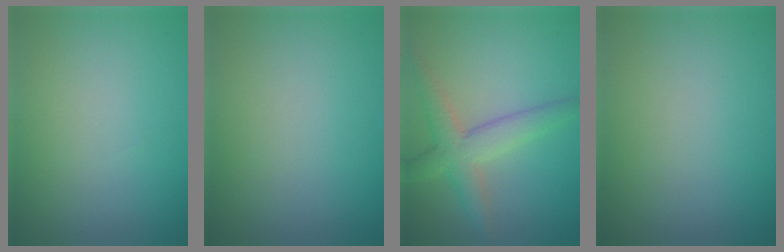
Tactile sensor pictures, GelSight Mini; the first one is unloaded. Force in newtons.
{"total": 0.0}
{"total": 4.2, "press": 4.2, "slide": 0.4}
{"total": 0.0}